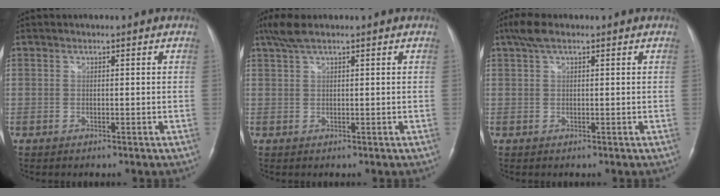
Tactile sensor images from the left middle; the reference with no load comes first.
{"total": 3.4, "force": [2.5, 0.3, 2.3], "torque": [-0.058, 0.016, 0.055]}
{"total": 3.4, "force": [2.3, 1.0, 2.3], "torque": [-0.056, 0.021, 0.046]}